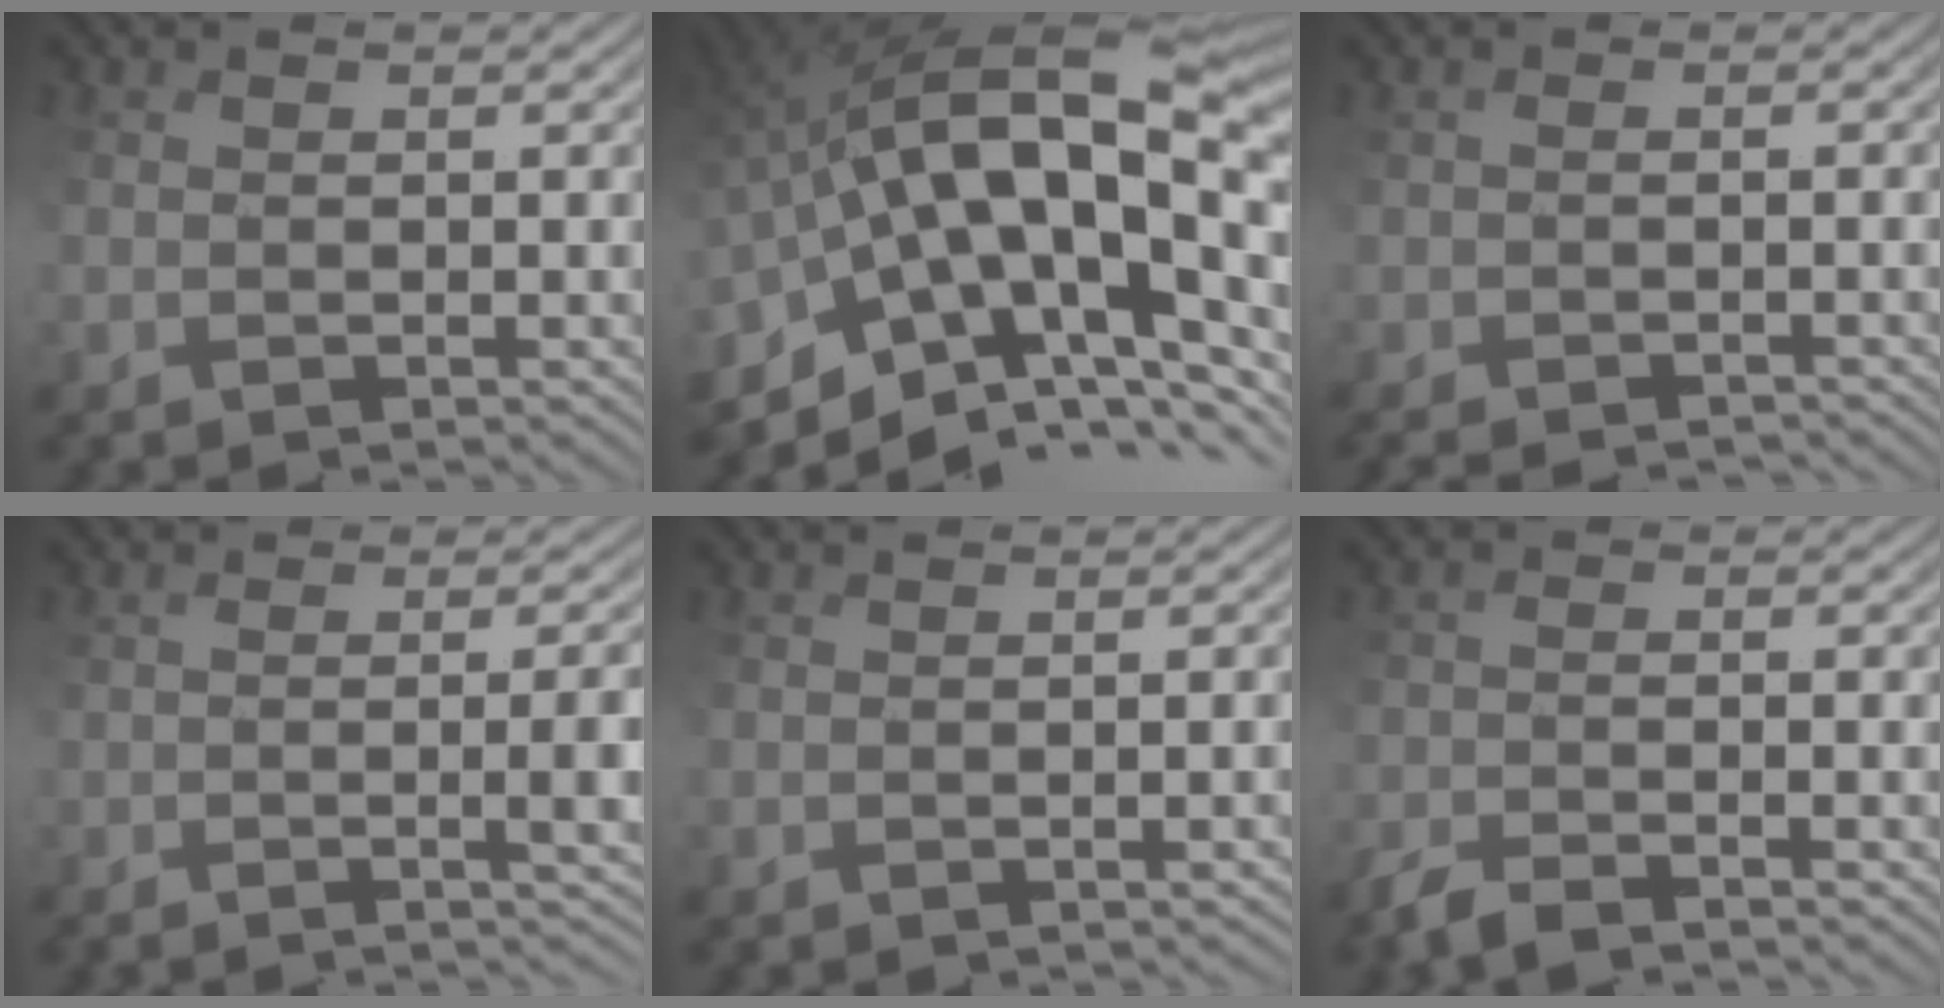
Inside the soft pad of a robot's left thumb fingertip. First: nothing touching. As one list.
[{"total": 19.0, "force": [0.5, 7.7, 17.3], "torque": [-0.310, 0.007, 0.020]}, {"total": 3.3, "force": [-3.0, 0.2, 1.3], "torque": [-0.018, -0.002, -0.040]}, {"total": 4.7, "force": [-1.2, 0.2, 4.6], "torque": [-0.046, 0.004, -0.009]}, {"total": 1.9, "force": [-1.4, 0.6, 1.2], "torque": [-0.007, 0.001, -0.006]}, {"total": 3.5, "force": [-3.0, -0.1, 1.8], "torque": [-0.034, 0.002, -0.056]}]